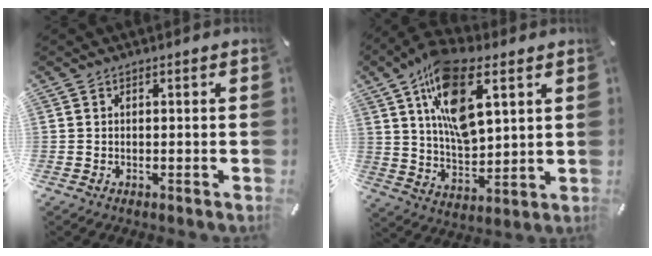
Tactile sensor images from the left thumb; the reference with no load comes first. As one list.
[{"total": 16.1, "force": [7.8, 8.3, 11.4], "torque": [-0.198, -0.016, 0.137]}]